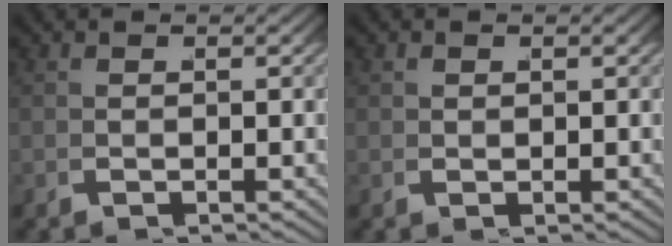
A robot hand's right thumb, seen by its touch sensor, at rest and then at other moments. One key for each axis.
{"total": 0.7, "fx": 0.2, "fy": 0.5, "fz": 0.5, "tx": -0.009, "ty": -0.004, "tz": 0.009}